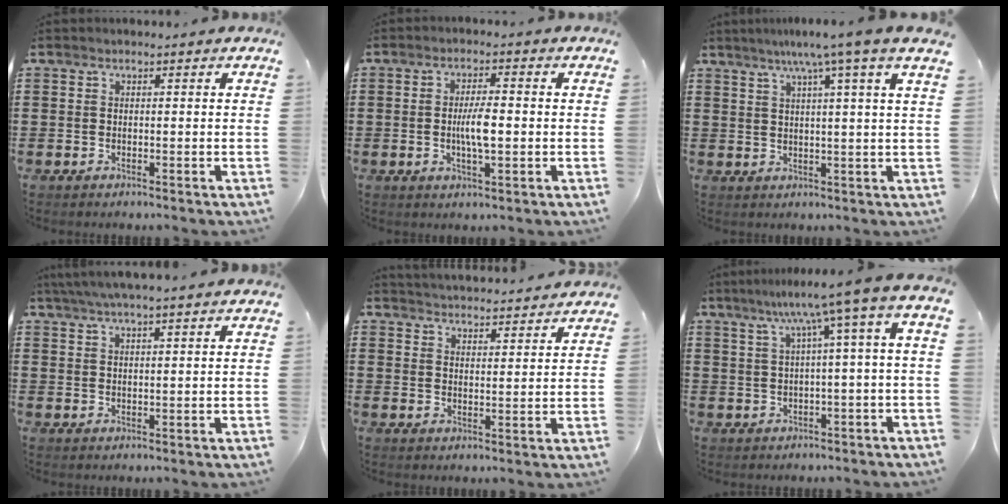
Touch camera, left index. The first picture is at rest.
{"total": 4.8, "force": [-0.4, 1.3, 4.6], "torque": [-0.090, 0.002, -0.013]}
{"total": 6.4, "force": [4.1, -1.2, 4.7], "torque": [-0.103, -0.009, 0.064]}
{"total": 3.6, "force": [3.0, -0.1, 1.9], "torque": [-0.044, -0.001, 0.055]}
{"total": 3.7, "force": [3.7, -0.3, -0.2], "torque": [-0.009, -0.021, 0.065]}
{"total": 7.2, "force": [2.4, -0.8, 6.7], "torque": [-0.128, -0.019, 0.029]}